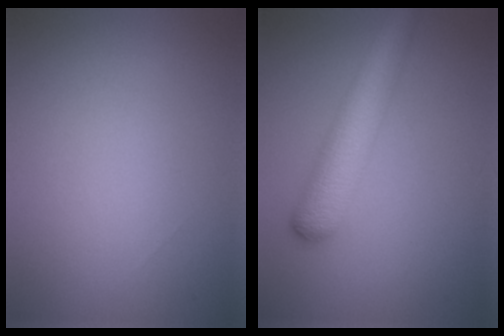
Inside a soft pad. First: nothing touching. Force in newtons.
{"total": 5.7, "press": 5.7, "slide": 0.2}